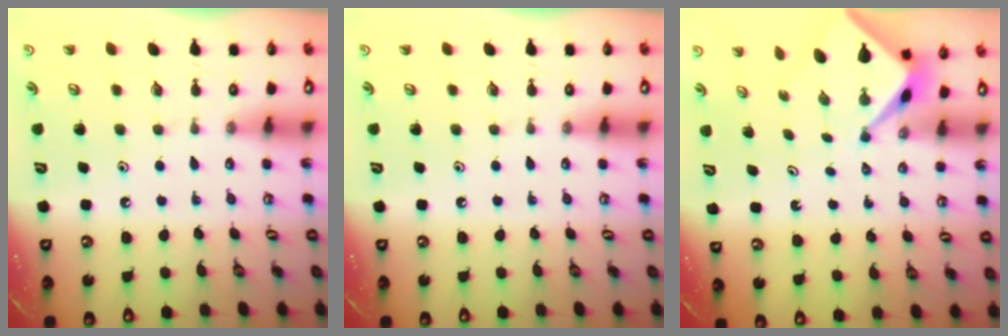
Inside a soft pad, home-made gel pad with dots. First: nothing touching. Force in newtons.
{"total": 0.0}
{"total": 2.1, "press": 2.1, "slide": 0.3}